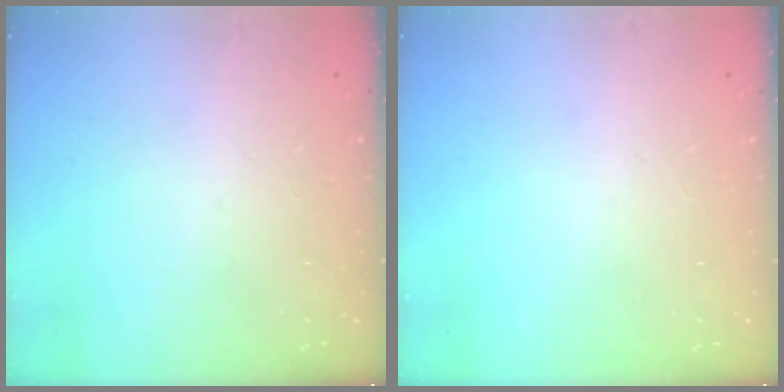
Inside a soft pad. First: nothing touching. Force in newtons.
{"total": 0.0}